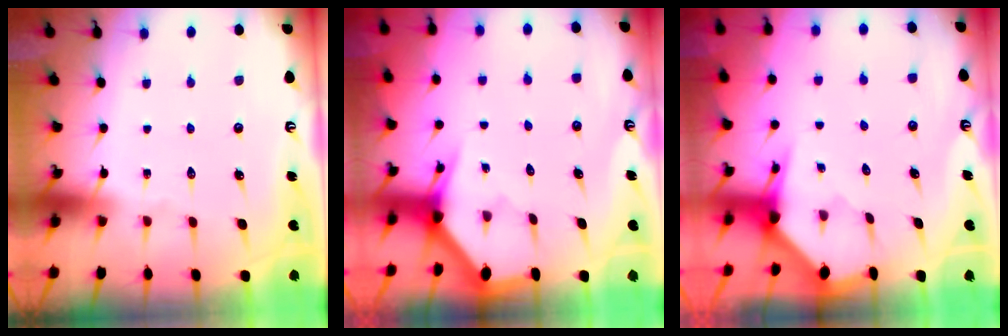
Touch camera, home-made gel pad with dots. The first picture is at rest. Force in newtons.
{"total": 3.2, "press": 3.2, "slide": 0.1}
{"total": 3.2, "press": 3.2, "slide": 0.3}